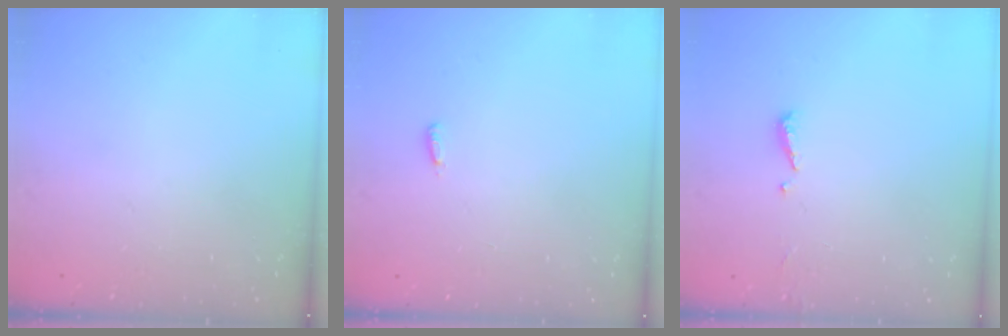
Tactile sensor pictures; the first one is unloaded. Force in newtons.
{"total": 2.9, "press": 2.8, "slide": 0.9}
{"total": 4.9, "press": 4.8, "slide": 0.4}